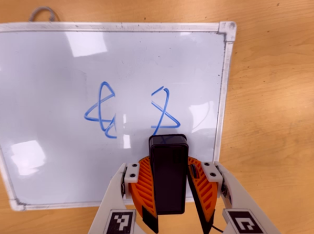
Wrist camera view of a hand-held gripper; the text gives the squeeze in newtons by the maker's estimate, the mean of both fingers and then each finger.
{"total": 8.3, "left": 8.4, "right": 8.1}